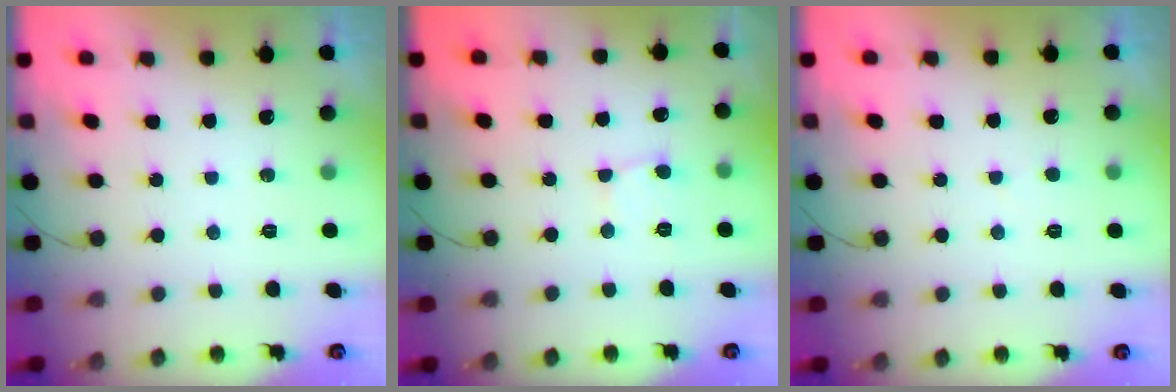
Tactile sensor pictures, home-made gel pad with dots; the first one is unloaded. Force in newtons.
{"total": 2.7, "press": 2.7, "slide": 0.3}
{"total": 2.0, "press": 2.0, "slide": 0.2}